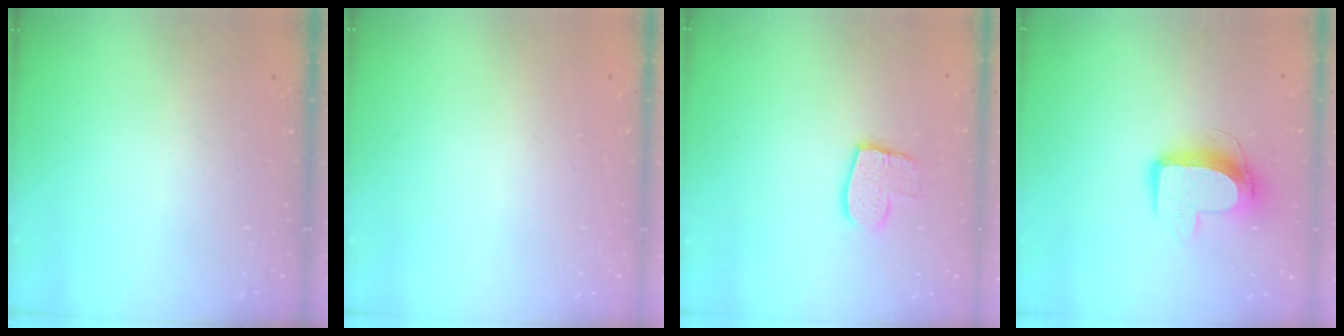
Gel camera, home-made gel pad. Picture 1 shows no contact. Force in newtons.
{"total": 0.0}
{"total": 10.1, "press": 10.0, "slide": 0.7}
{"total": 10.6, "press": 10.6, "slide": 0.2}